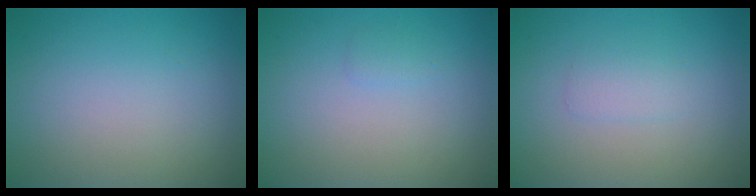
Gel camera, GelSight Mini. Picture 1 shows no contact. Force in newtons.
{"total": 0.6, "press": 0.6, "slide": 0.0}
{"total": 1.2, "press": 1.2, "slide": 0.0}